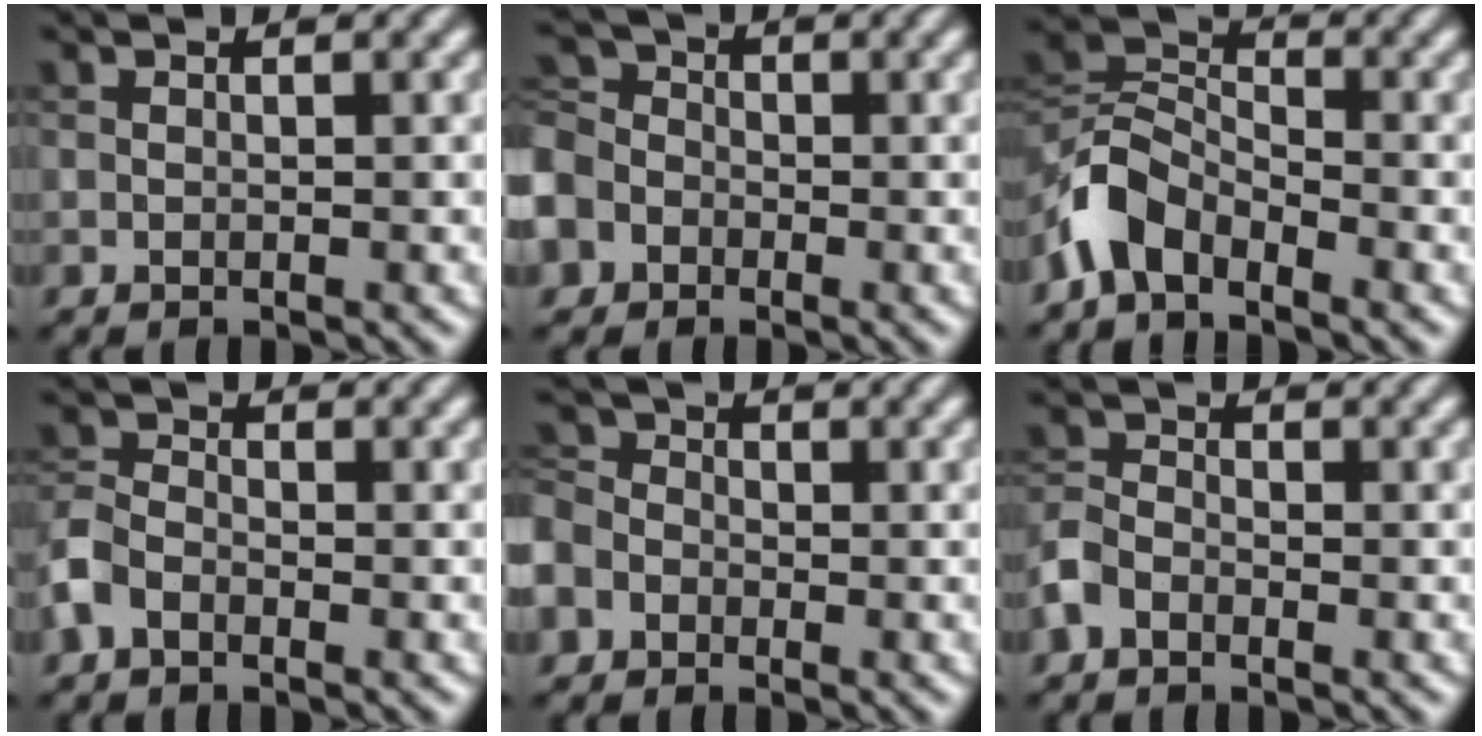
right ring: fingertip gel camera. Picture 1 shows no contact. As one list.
[{"total": 8.9, "force": [-4.5, 6.9, 3.2], "torque": [-0.084, -0.016, -0.094]}, {"total": 5.0, "force": [-3.3, 2.7, 2.6], "torque": [-0.053, 0.006, -0.082]}, {"total": 3.2, "force": [-1.8, 2.0, 1.8], "torque": [-0.045, 0.004, -0.050]}, {"total": 6.5, "force": [-3.1, 5.1, 2.5], "torque": [-0.059, -0.003, -0.066]}, {"total": 2.6, "force": [-1.6, 1.6, 1.3], "torque": [-0.029, 0.004, -0.044]}]